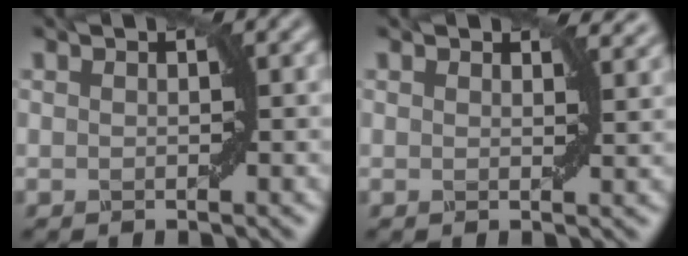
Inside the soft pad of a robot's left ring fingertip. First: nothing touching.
{"total": 2.3, "force": [2.0, 0.8, 0.8], "torque": [-0.016, 0.000, 0.022]}